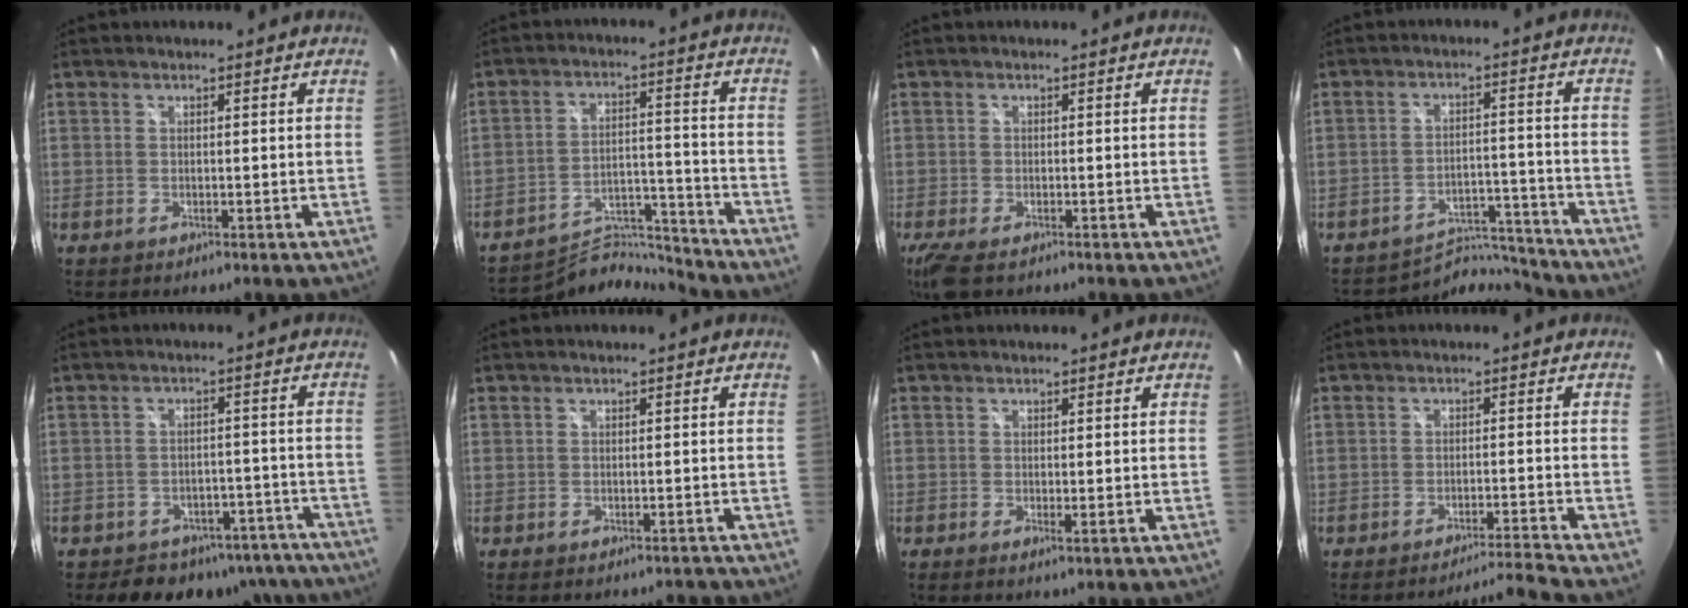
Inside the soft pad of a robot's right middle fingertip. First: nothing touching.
{"total": 10.7, "force": [-10.7, 0.6, -0.2], "torque": [-0.007, 0.021, -0.178]}
{"total": 5.7, "force": [-4.0, 2.0, 3.6], "torque": [-0.084, -0.025, -0.075]}
{"total": 8.6, "force": [-8.5, 1.5, -0.3], "torque": [-0.008, 0.019, -0.130]}
{"total": 16.7, "force": [-13.4, 8.5, 5.2], "torque": [-0.105, 0.026, -0.146]}
{"total": 2.2, "force": [-2.1, 0.7, 0.4], "torque": [-0.004, -0.007, -0.021]}
{"total": 0.9, "force": [-0.3, -0.1, 0.9], "torque": [-0.015, -0.004, -0.007]}
{"total": 5.2, "force": [-4.5, -2.6, 0.2], "torque": [-0.015, 0.010, -0.076]}